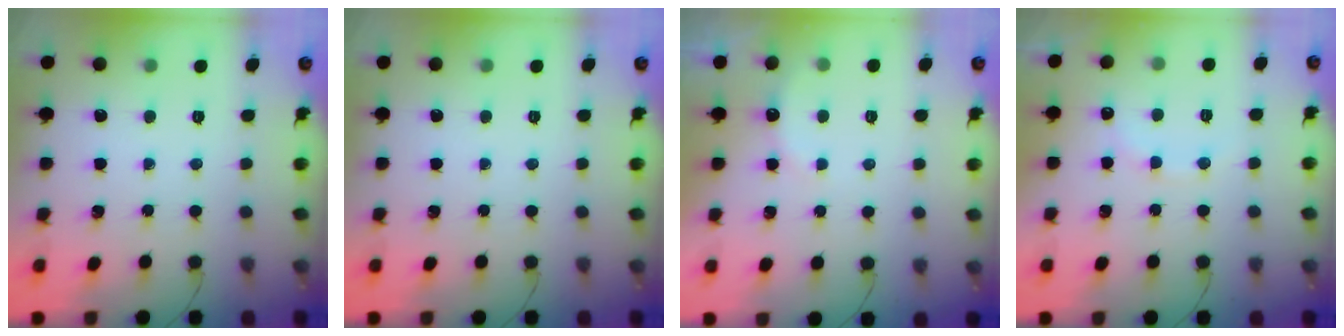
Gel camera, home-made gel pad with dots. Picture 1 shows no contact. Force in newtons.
{"total": 0.0}
{"total": 5.0, "press": 4.8, "slide": 1.1}
{"total": 8.1, "press": 8.0, "slide": 1.2}